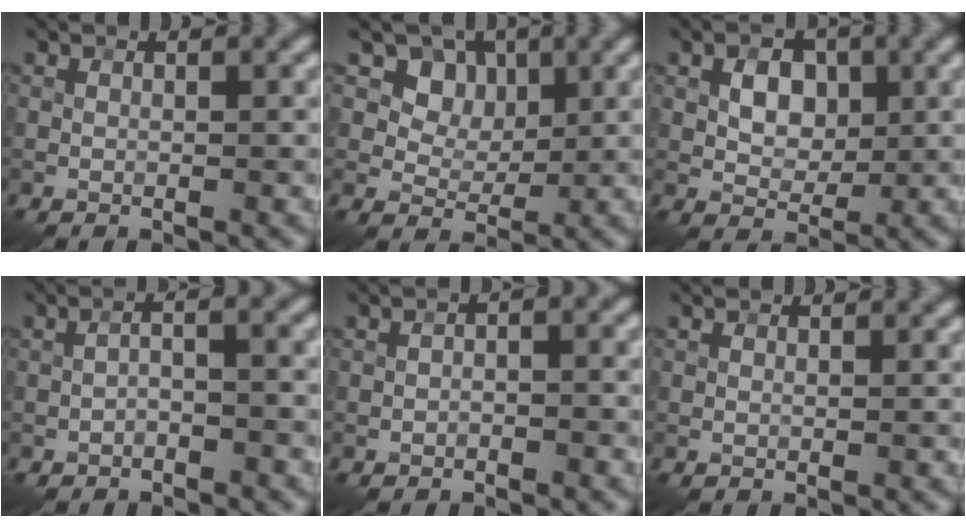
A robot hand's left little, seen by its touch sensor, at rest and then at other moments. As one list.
[{"total": 6.7, "force": [3.2, 5.2, 2.9], "torque": [-0.056, -0.007, 0.060]}, {"total": 3.5, "force": [0.6, 2.5, 2.3], "torque": [-0.038, 0.001, 0.007]}, {"total": 2.0, "force": [-1.3, 0.4, 1.5], "torque": [-0.029, 0.008, -0.028]}, {"total": 1.4, "force": [-0.9, 0.6, 0.9], "torque": [-0.016, 0.004, -0.017]}, {"total": 0.0}]